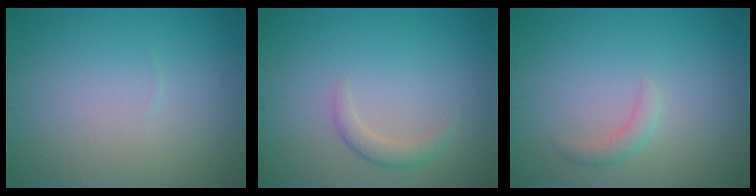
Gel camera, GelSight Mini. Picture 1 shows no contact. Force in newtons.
{"total": 1.6, "press": 1.6, "slide": 0.1}
{"total": 1.3, "press": 1.3, "slide": 0.1}